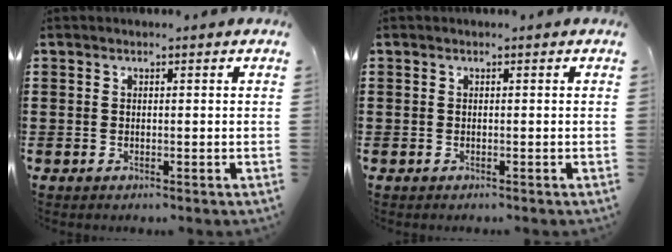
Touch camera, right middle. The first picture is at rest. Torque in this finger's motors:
{"motor_torque": [0.33, -0.29, 0.06, 0.03]}